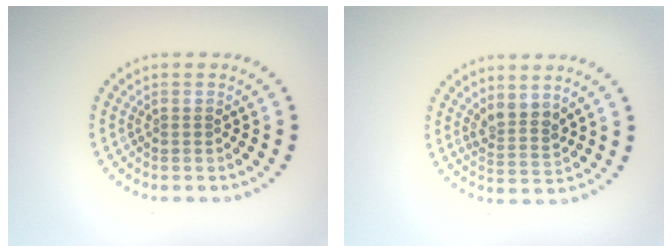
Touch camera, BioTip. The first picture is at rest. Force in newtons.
{"total": 2.5, "press": 2.0, "slide": 1.5}